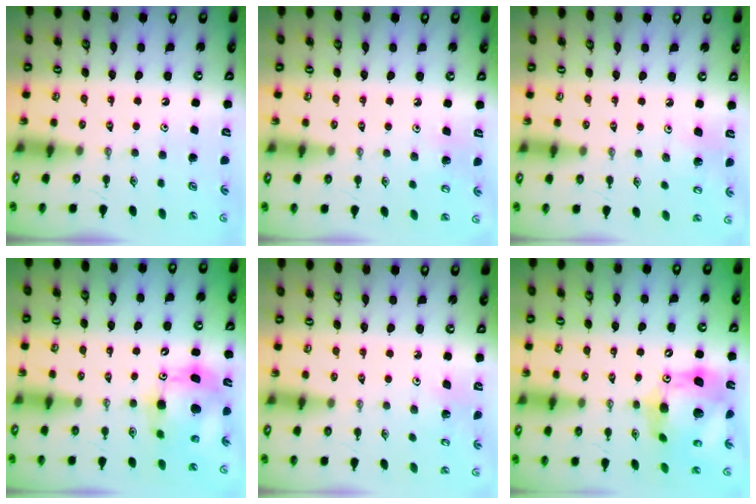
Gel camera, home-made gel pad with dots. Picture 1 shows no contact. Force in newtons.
{"total": 7.0, "press": 6.9, "slide": 0.9}
{"total": 5.6, "press": 5.3, "slide": 1.6}
{"total": 13.7, "press": 13.5, "slide": 2.3}
{"total": 2.0, "press": 2.0, "slide": 0.1}
{"total": 19.0, "press": 18.9, "slide": 1.8}